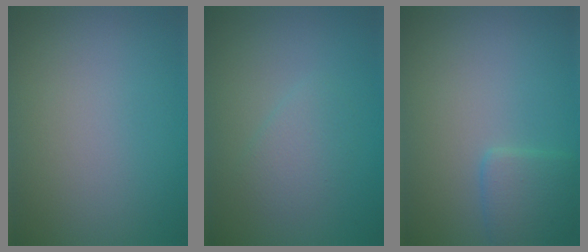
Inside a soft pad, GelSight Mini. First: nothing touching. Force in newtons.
{"total": 1.8, "press": 1.8, "slide": 0.1}
{"total": 2.3, "press": 2.3, "slide": 0.1}